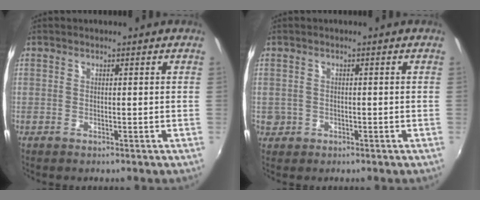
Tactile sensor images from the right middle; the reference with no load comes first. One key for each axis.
{"total": 2.9, "fx": -0.7, "fy": 2.7, "fz": 0.7, "tx": -0.019, "ty": -0.004, "tz": -0.008}